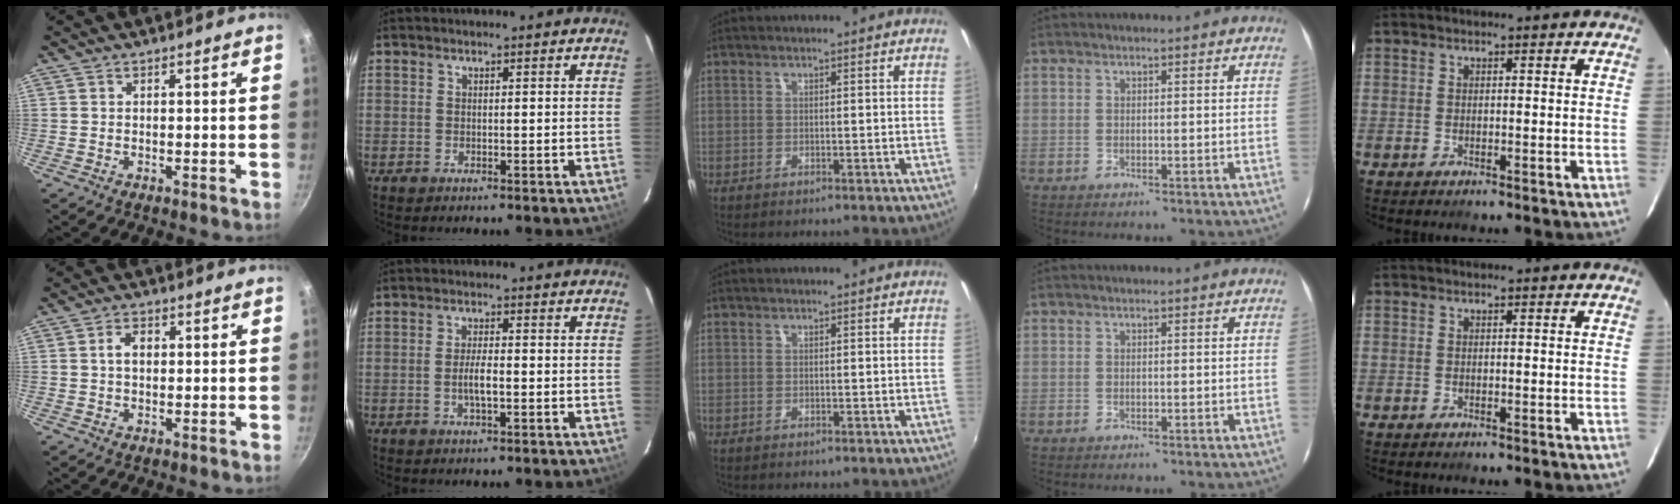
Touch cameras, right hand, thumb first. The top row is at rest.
{"thumb": {"total": 3.3, "force": [0.4, 2.3, 2.3], "torque": [-0.029, 0.009, 0.005]}, "index": {"total": 3.3, "force": [-0.9, 0.7, 3.1], "torque": [-0.060, -0.002, -0.015]}}